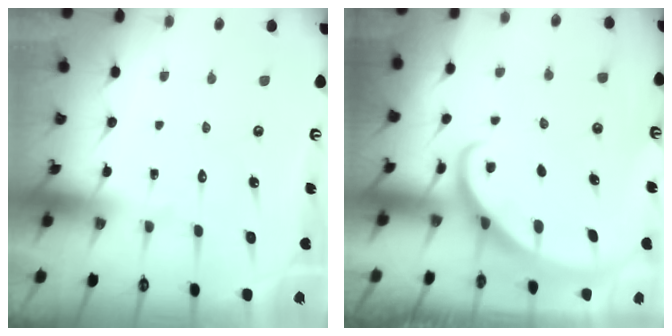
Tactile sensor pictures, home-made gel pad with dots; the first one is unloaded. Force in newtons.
{"total": 2.5, "press": 2.5, "slide": 0.1}